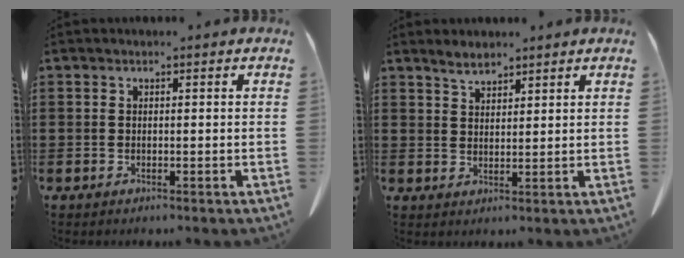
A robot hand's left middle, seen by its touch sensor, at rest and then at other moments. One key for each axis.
{"total": 2.8, "fx": 2.5, "fy": 0.8, "fz": 1.0, "tx": -0.025, "ty": 0.000, "tz": 0.048}